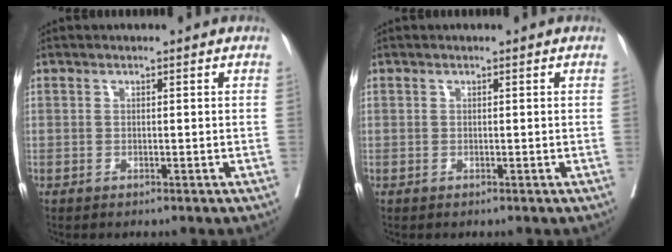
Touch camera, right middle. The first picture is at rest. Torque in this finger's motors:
{"motor_torque": [-0.06, -0.06, 0.00, 0.00]}